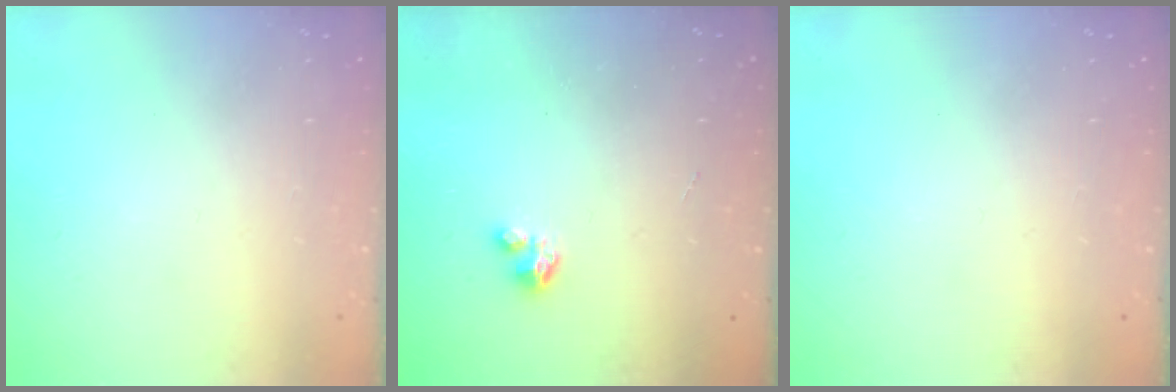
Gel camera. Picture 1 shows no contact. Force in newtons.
{"total": 2.3, "press": 2.3, "slide": 0.2}
{"total": 0.0}